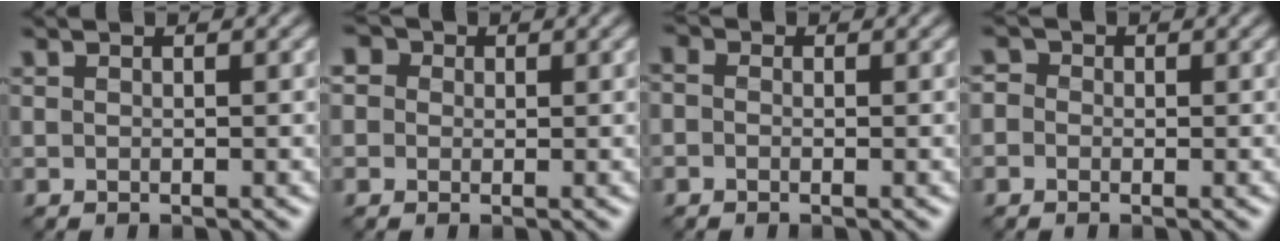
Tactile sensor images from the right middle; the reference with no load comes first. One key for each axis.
{"total": 4.2, "fx": 1.9, "fy": 3.2, "fz": 1.8, "tx": -0.029, "ty": 0.019, "tz": -0.002}
{"total": 1.6, "fx": 0.2, "fy": 1.3, "fz": 0.9, "tx": -0.020, "ty": 0.000, "tz": -0.017}
{"total": 1.6, "fx": 0.2, "fy": 1.5, "fz": 0.7, "tx": -0.002, "ty": 0.002, "tz": -0.020}